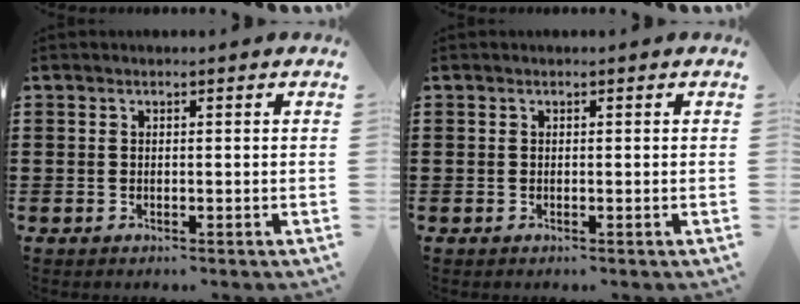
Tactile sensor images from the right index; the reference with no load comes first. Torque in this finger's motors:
{"motor_torque": [-0.01, 0.00, 0.00, 0.00]}